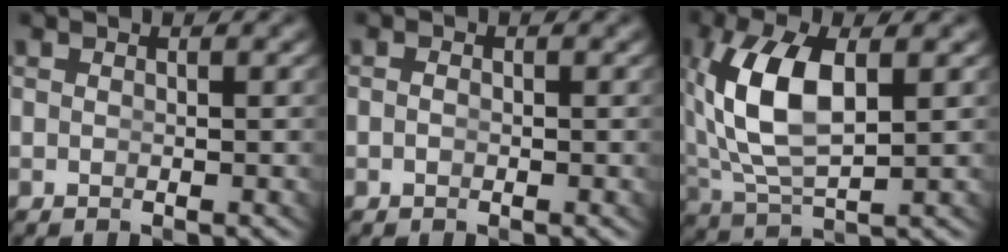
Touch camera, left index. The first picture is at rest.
{"total": 0.5, "force": [-0.5, 0.0, 0.3], "torque": [-0.006, -0.010, -0.005]}
{"total": 6.5, "force": [0.8, 2.9, 5.8], "torque": [-0.138, -0.017, 0.033]}